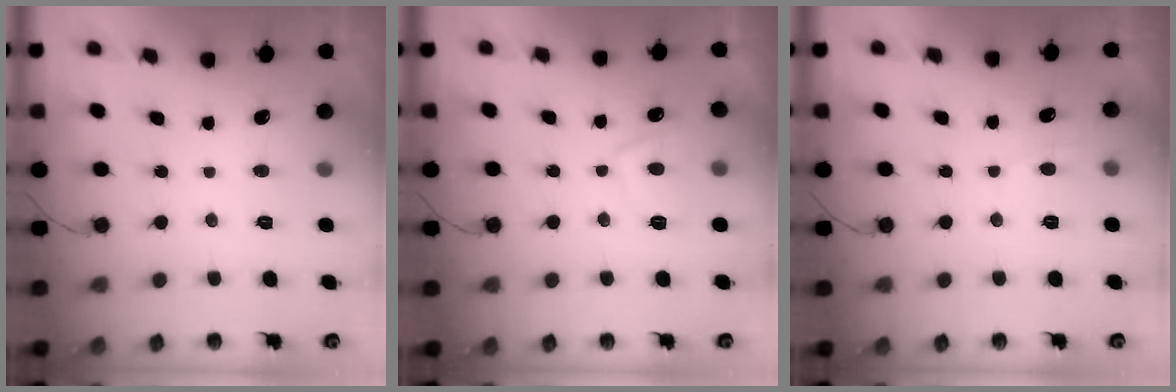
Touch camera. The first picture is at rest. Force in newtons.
{"total": 5.4, "press": 5.4, "slide": 0.8}
{"total": 3.2, "press": 3.1, "slide": 0.6}